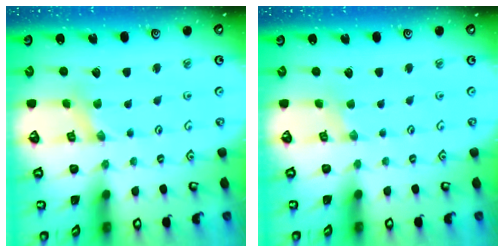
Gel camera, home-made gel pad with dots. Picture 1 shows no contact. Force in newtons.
{"total": 1.0, "press": 1.0, "slide": 0.2}